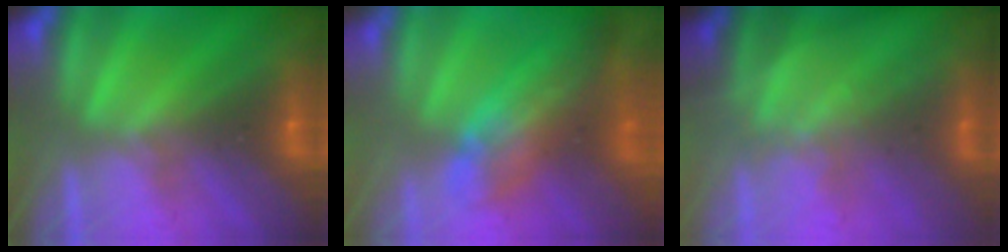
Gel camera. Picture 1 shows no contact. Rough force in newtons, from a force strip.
{"total": 9.4}
{"total": 1.4}